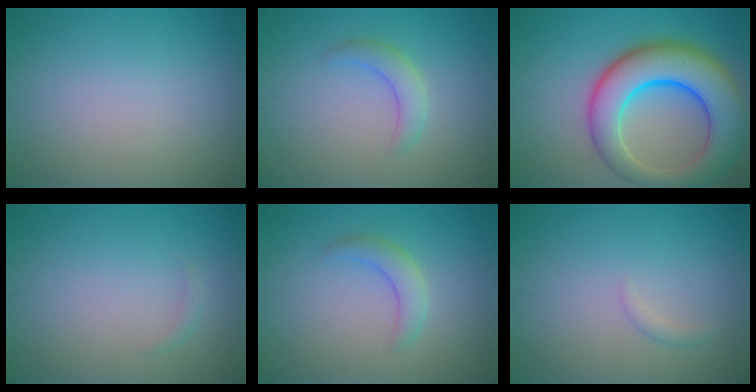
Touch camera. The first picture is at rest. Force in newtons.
{"total": 2.3, "press": 2.3, "slide": 0.2}
{"total": 10.8, "press": 10.8, "slide": 0.6}
{"total": 0.6, "press": 0.6, "slide": 0.0}
{"total": 2.3, "press": 2.3, "slide": 0.2}
{"total": 0.7, "press": 0.7, "slide": 0.1}